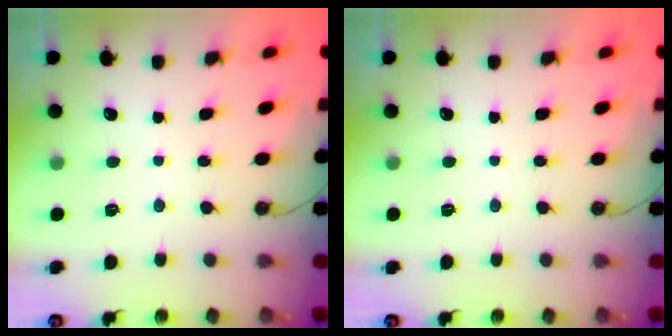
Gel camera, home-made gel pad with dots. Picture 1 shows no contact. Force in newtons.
{"total": 0.0}